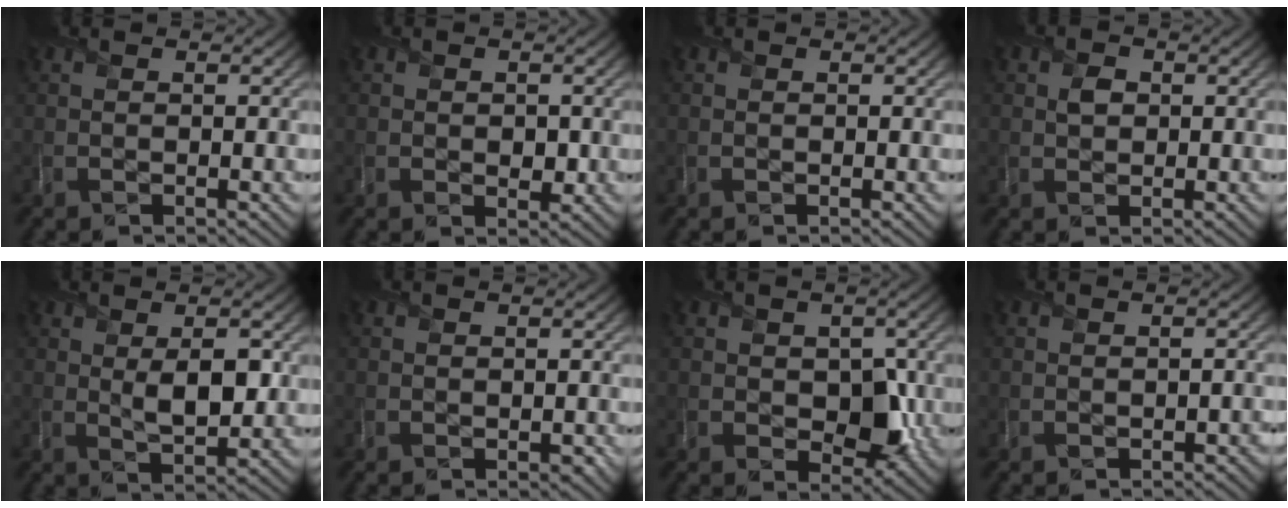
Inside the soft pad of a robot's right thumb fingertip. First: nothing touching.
{"total": 1.9, "force": [0.1, 1.6, 1.1], "torque": [-0.019, -0.009, -0.001]}
{"total": 0.0}
{"total": 1.9, "force": [0.3, 1.5, 1.0], "torque": [-0.021, 0.001, 0.001]}
{"total": 4.9, "force": [0.7, 2.4, 4.3], "torque": [-0.076, -0.004, 0.014]}
{"total": 1.0, "force": [-0.3, 0.9, 0.3], "torque": [-0.004, -0.010, -0.007]}
{"total": 5.4, "force": [-0.5, 4.1, 3.6], "torque": [-0.056, -0.016, -0.008]}
{"total": 1.2, "force": [-0.6, 1.0, 0.3], "torque": [-0.002, -0.008, -0.011]}